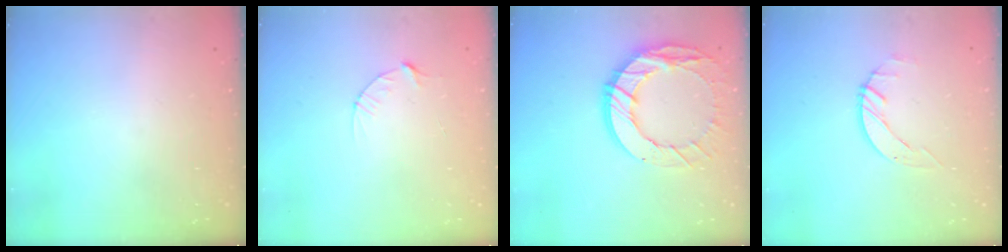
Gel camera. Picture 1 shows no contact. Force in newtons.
{"total": 3.2, "press": 3.2, "slide": 0.3}
{"total": 16.6, "press": 16.6, "slide": 1.5}
{"total": 2.6, "press": 2.6, "slide": 0.3}